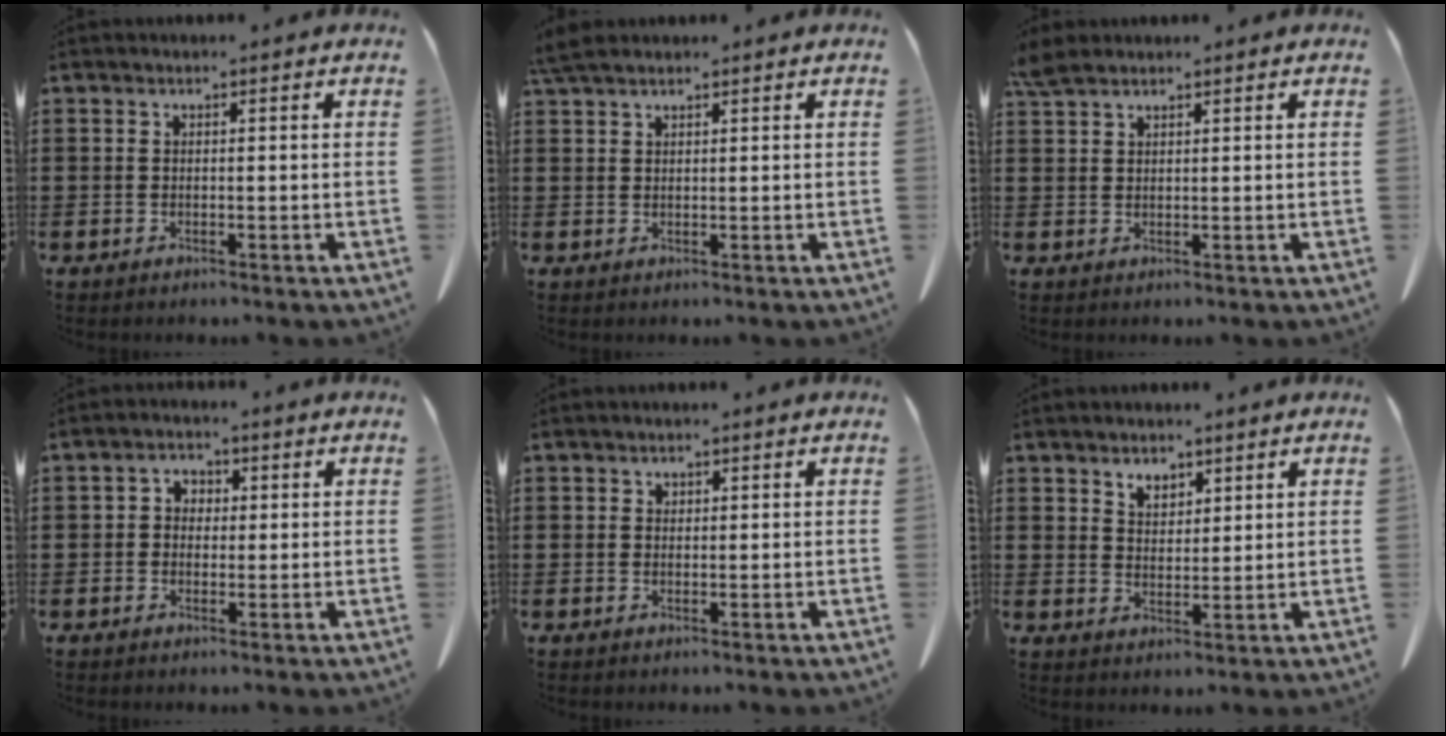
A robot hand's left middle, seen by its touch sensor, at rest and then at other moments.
{"total": 2.7, "force": [2.2, 0.6, 1.5], "torque": [-0.034, 0.001, 0.044]}
{"total": 2.8, "force": [2.3, 0.8, 1.3], "torque": [-0.033, 0.001, 0.046]}
{"total": 2.1, "force": [0.1, 1.8, 1.0], "torque": [-0.027, 0.009, -0.001]}
{"total": 0.7, "force": [0.6, 0.3, 0.1], "torque": [-0.005, -0.002, 0.013]}
{"total": 3.0, "force": [2.4, 1.6, 0.8], "torque": [-0.015, -0.001, 0.044]}